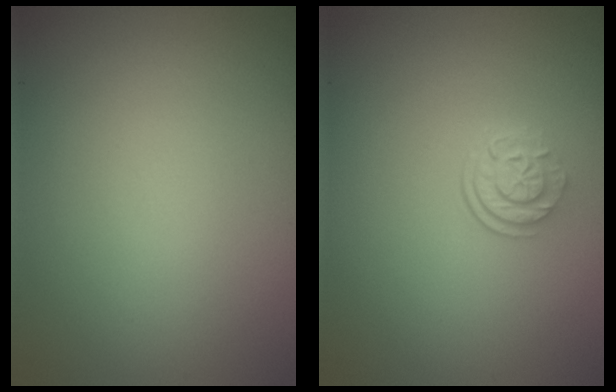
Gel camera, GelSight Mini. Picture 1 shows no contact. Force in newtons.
{"total": 2.5, "press": 1.8, "slide": 1.8}